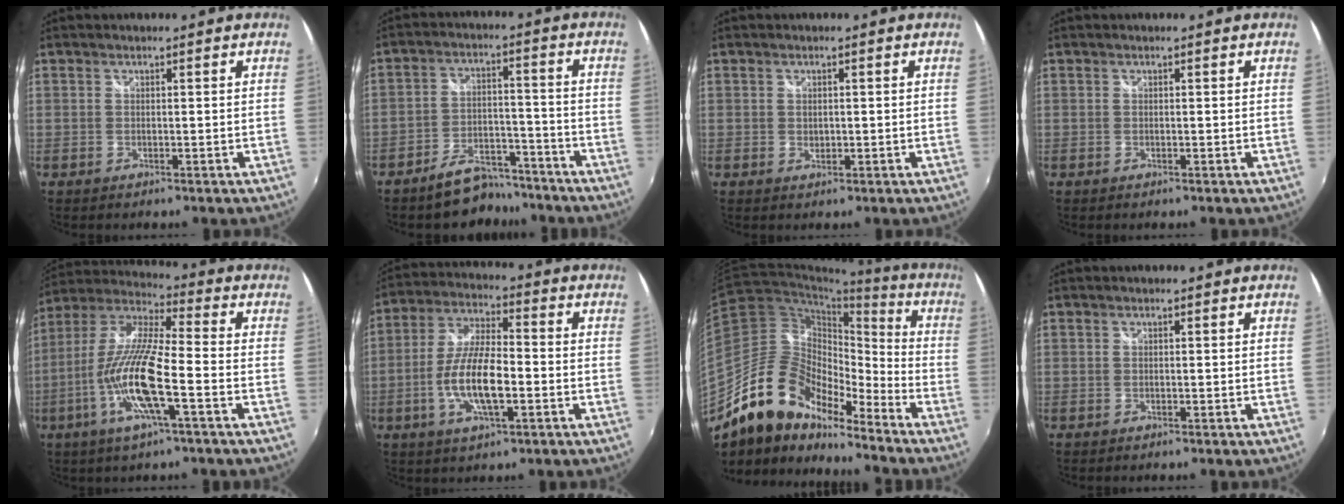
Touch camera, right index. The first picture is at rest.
{"total": 9.1, "force": [-7.9, 4.0, 2.2], "torque": [-0.049, 0.030, -0.107]}
{"total": 1.4, "force": [0.0, 1.1, 0.8], "torque": [-0.013, 0.000, 0.000]}
{"total": 0.0}
{"total": 16.1, "force": [-5.7, 2.4, 14.8], "torque": [-0.296, -0.015, -0.116]}
{"total": 12.1, "force": [-3.2, 3.9, 11.1], "torque": [-0.227, -0.001, -0.062]}
{"total": 17.9, "force": [-13.8, 8.1, 7.9], "torque": [-0.149, 0.018, -0.258]}
{"total": 0.0}